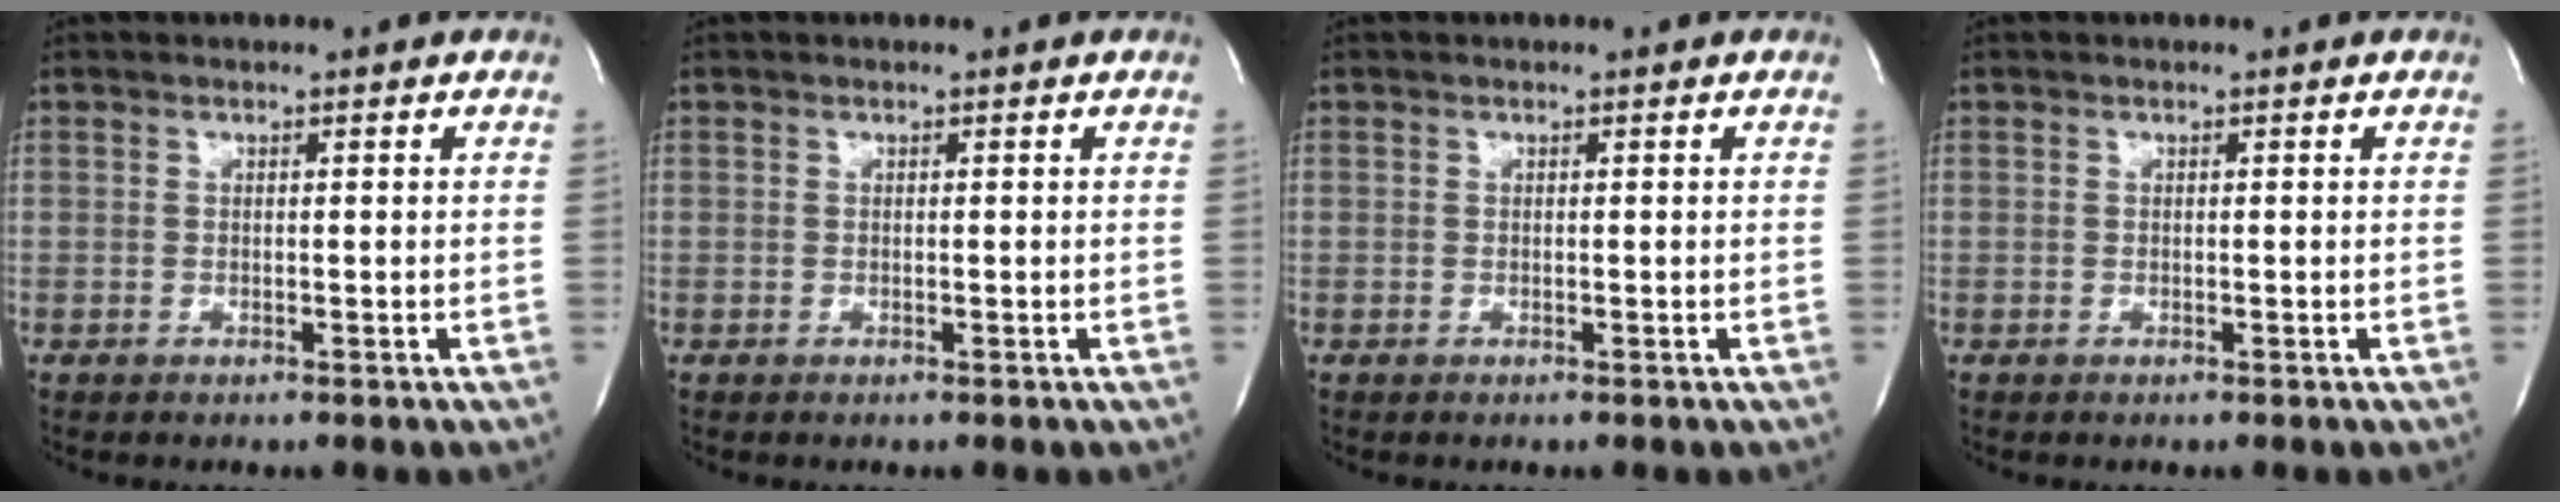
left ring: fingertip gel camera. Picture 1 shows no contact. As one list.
[{"total": 0.0}, {"total": 0.0}, {"total": 0.0}]